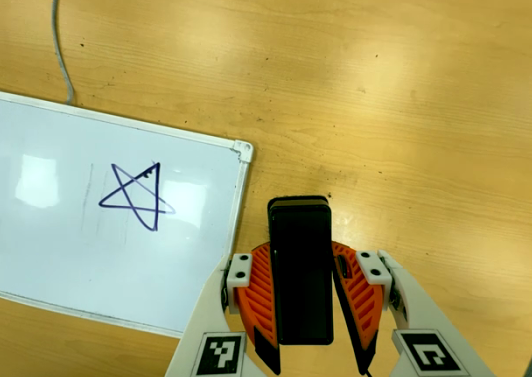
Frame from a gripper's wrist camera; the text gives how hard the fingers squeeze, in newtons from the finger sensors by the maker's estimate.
{"total": 6.8, "left": 5.4, "right": 8.2}